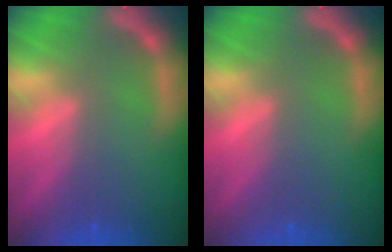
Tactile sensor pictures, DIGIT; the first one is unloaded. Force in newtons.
{"total": 0.0}